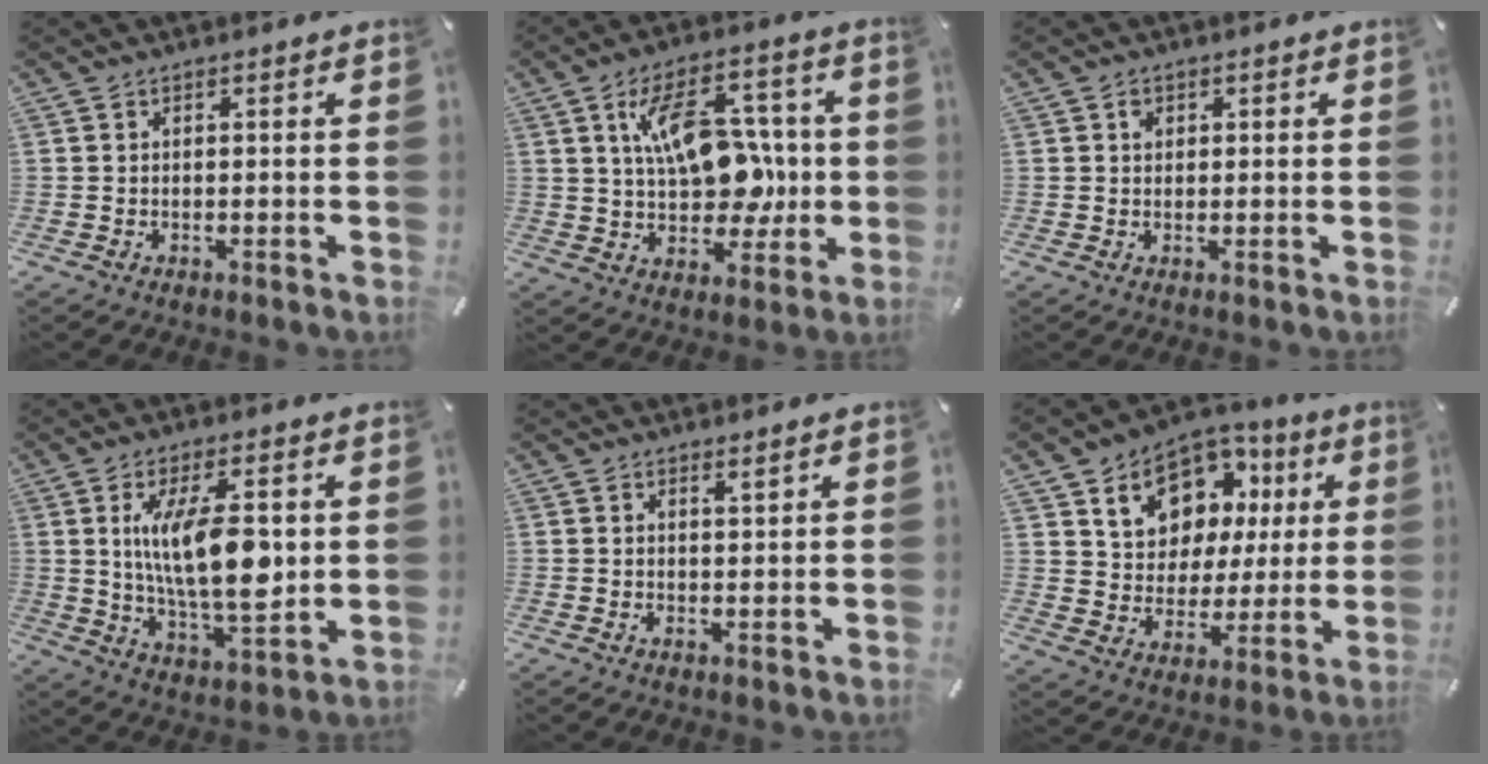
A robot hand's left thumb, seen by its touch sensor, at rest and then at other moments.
{"total": 17.3, "force": [2.4, 11.4, 12.8], "torque": [-0.205, 0.006, 0.044]}
{"total": 1.4, "force": [0.4, 1.3, 0.5], "torque": [0.003, -0.002, 0.003]}
{"total": 16.3, "force": [2.9, 6.1, 14.8], "torque": [-0.288, -0.017, 0.039]}
{"total": 1.5, "force": [1.2, 0.0, 1.0], "torque": [-0.020, -0.003, 0.021]}
{"total": 12.4, "force": [6.5, 9.9, 3.5], "torque": [-0.073, -0.043, 0.125]}